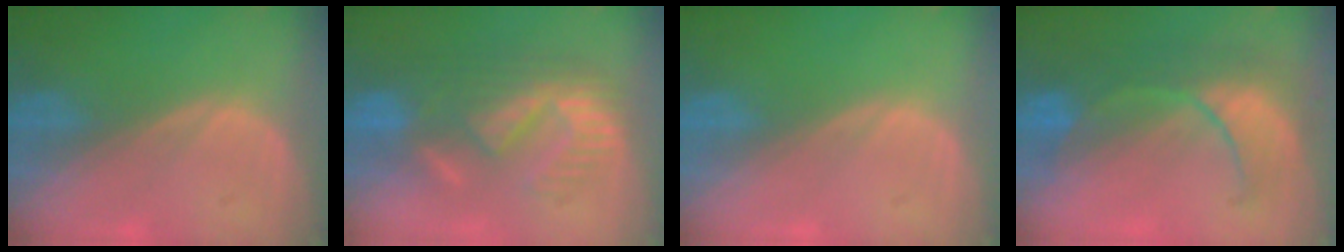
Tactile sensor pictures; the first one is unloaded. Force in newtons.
{"total": 9.0, "press": 8.7, "slide": 2.2}
{"total": 0.0}
{"total": 8.1, "press": 8.1, "slide": 0.7}